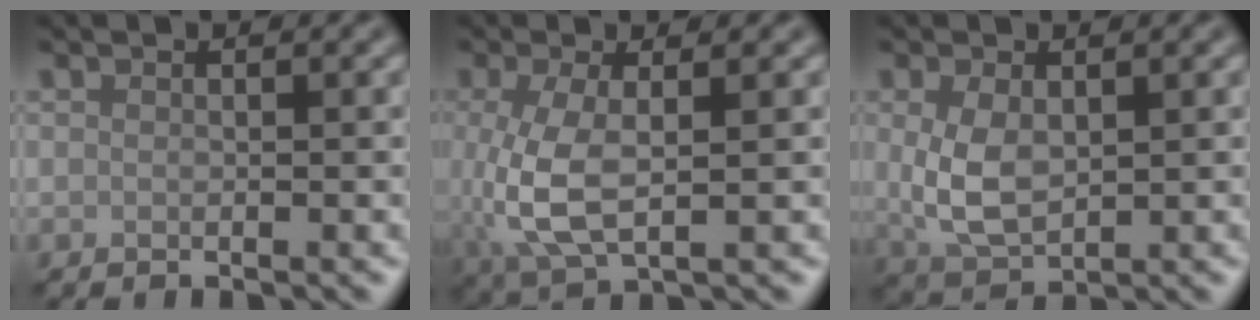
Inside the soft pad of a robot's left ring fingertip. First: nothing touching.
{"total": 5.3, "force": [-0.2, 2.1, 4.8], "torque": [-0.118, -0.009, -0.002]}
{"total": 4.3, "force": [0.4, 2.6, 3.4], "torque": [-0.080, -0.002, 0.017]}